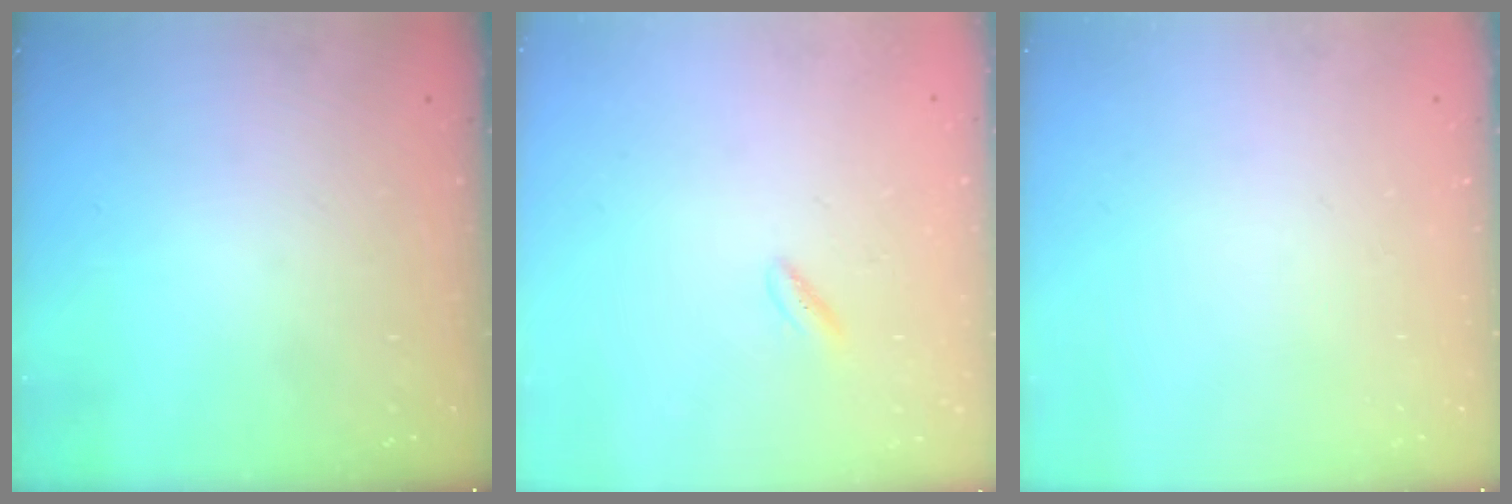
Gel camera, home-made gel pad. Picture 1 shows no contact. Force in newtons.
{"total": 1.4, "press": 1.3, "slide": 0.6}
{"total": 0.0}